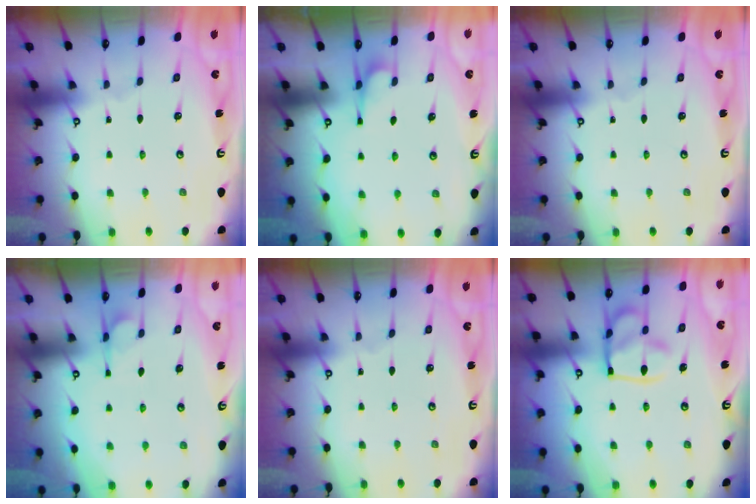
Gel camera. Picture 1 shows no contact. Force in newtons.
{"total": 2.1, "press": 2.0, "slide": 0.7}
{"total": 0.0}
{"total": 1.7, "press": 1.1, "slide": 1.2}
{"total": 0.0}
{"total": 15.1, "press": 15.0, "slide": 1.6}